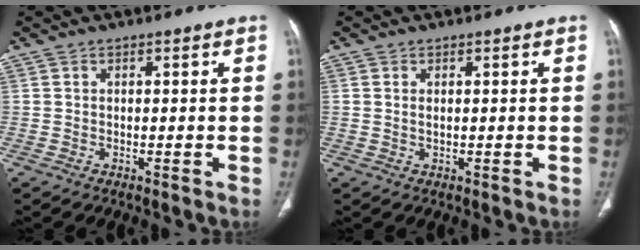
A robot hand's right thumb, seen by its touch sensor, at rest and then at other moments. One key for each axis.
{"total": 0.9, "fx": 0.2, "fy": 0.4, "fz": 0.7, "tx": -0.018, "ty": -0.001, "tz": 0.007}